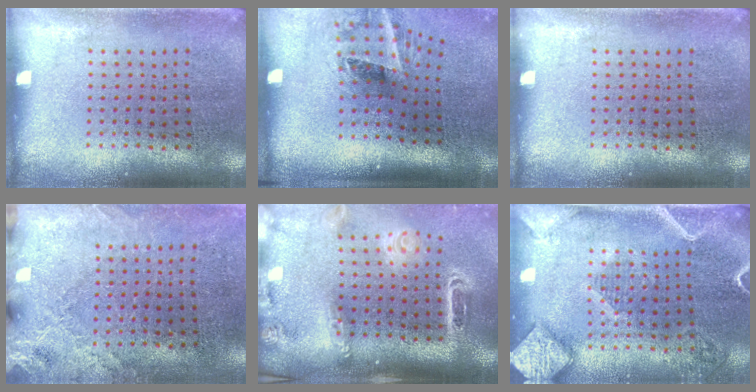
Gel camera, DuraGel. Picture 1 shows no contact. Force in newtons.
{"total": 2.0, "press": 1.3, "slide": 1.5}
{"total": 0.0}
{"total": 2.6, "press": 2.3, "slide": 1.1}
{"total": 2.6, "press": 1.9, "slide": 1.8}
{"total": 2.6, "press": 2.1, "slide": 1.5}